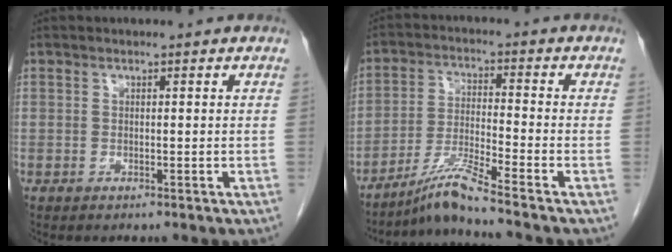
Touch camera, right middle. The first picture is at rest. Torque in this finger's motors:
{"motor_torque": [-0.02, -0.38, -0.01, 0.04]}